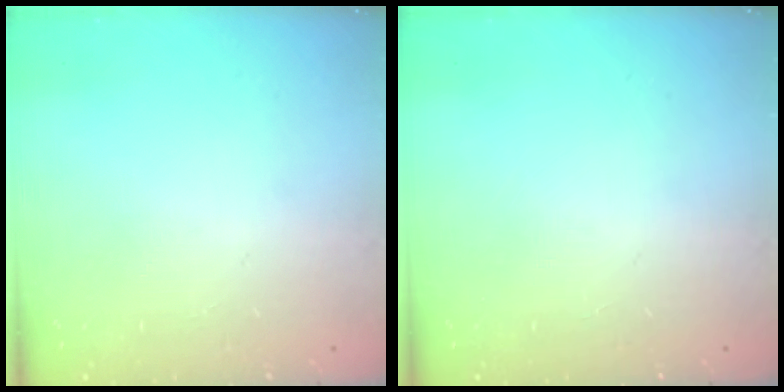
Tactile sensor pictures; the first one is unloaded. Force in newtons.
{"total": 0.0}